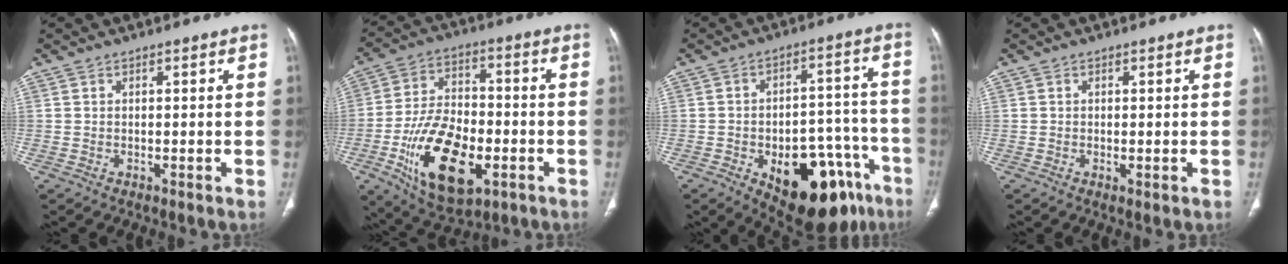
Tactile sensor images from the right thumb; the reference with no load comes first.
{"total": 19.6, "force": [-6.6, 10.6, 15.0], "torque": [-0.245, 0.019, -0.103]}
{"total": 22.7, "force": [-11.3, 11.7, 15.9], "torque": [-0.156, 0.070, -0.143]}
{"total": 1.1, "force": [-0.3, 0.4, 1.0], "torque": [-0.018, -0.004, -0.002]}